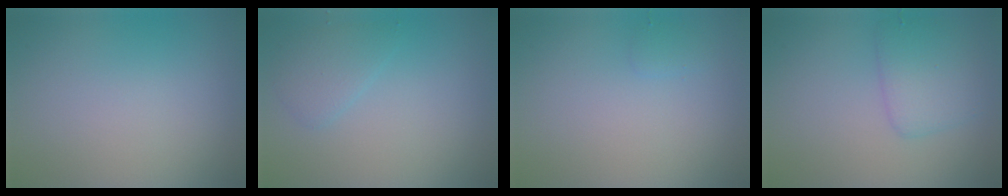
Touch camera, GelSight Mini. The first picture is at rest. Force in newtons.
{"total": 1.8, "press": 1.8, "slide": 0.1}
{"total": 0.7, "press": 0.7, "slide": 0.1}
{"total": 3.0, "press": 3.0, "slide": 0.2}